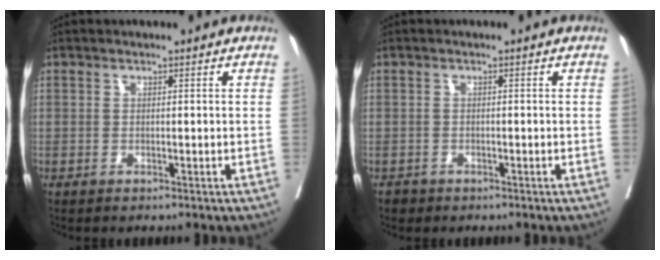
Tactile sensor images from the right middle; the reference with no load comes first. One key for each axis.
{"total": 1.1, "fx": -0.8, "fy": 0.7, "fz": 0.0, "tx": -0.006, "ty": 0.001, "tz": -0.013}